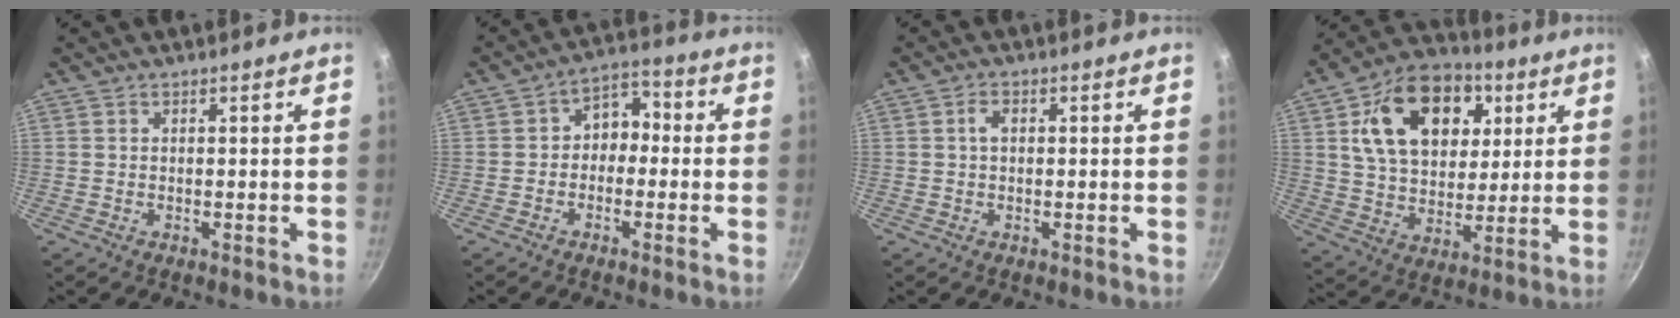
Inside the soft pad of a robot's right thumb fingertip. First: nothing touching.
{"total": 6.5, "force": [-0.6, 5.1, 4.0], "torque": [-0.014, 0.030, -0.028]}
{"total": 2.2, "force": [0.3, 1.5, 1.6], "torque": [-0.023, 0.007, 0.003]}
{"total": 21.2, "force": [7.1, 14.5, 13.7], "torque": [-0.199, -0.002, 0.112]}